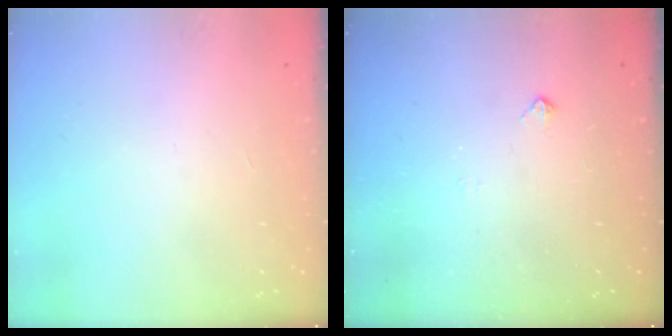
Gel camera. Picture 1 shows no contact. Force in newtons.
{"total": 2.4, "press": 2.4, "slide": 0.5}